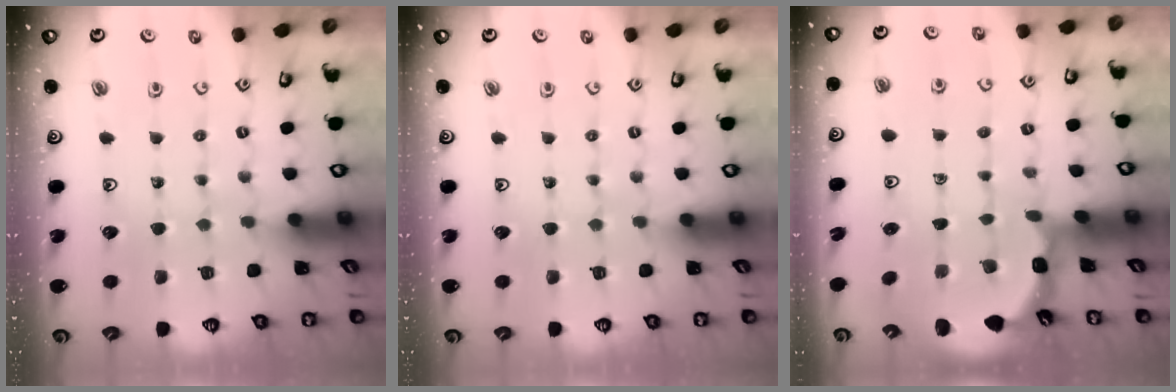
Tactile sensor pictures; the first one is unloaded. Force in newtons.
{"total": 0.0}
{"total": 1.9, "press": 1.9, "slide": 0.6}